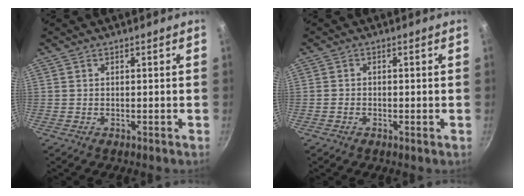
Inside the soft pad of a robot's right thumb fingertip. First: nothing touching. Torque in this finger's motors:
{"motor_torque": [0.32, -0.24, 0.01, 0.19, 0.05]}